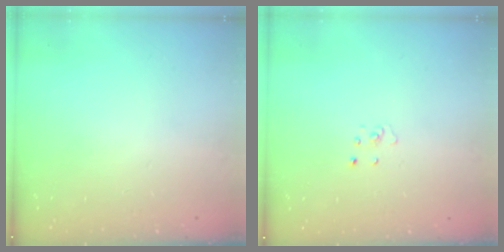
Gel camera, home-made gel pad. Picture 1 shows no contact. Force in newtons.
{"total": 2.3, "press": 2.3, "slide": 0.2}